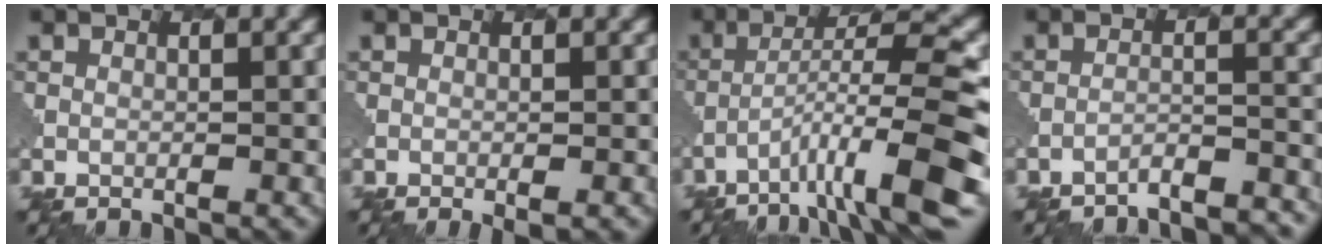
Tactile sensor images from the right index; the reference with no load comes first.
{"total": 1.9, "force": [-0.7, 0.6, 1.7], "torque": [-0.012, 0.000, -0.001]}
{"total": 9.5, "force": [-4.8, 1.3, 8.1], "torque": [-0.126, 0.015, -0.081]}
{"total": 4.7, "force": [-4.6, 0.5, 1.1], "torque": [-0.014, 0.000, -0.071]}